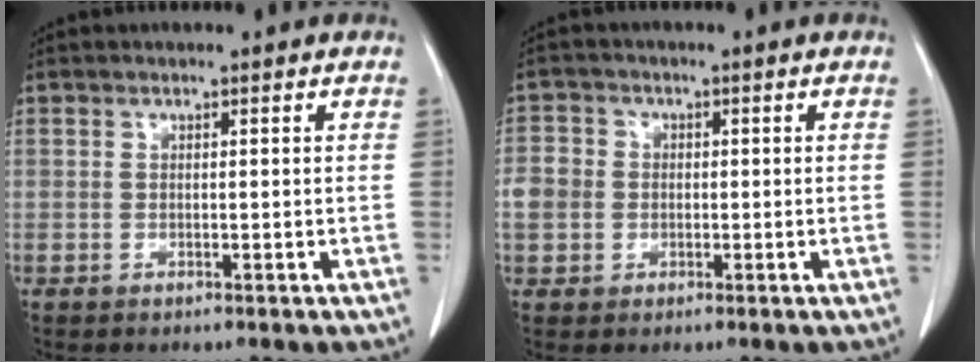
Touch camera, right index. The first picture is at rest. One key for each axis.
{"total": 4.7, "fx": -0.4, "fy": 4.4, "fz": 1.7, "tx": -0.039, "ty": 0.015, "tz": -0.008}